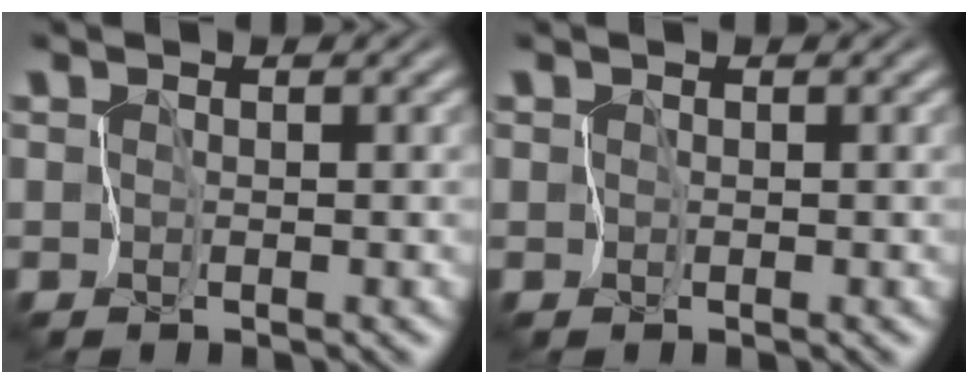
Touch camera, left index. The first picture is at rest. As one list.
[{"total": 0.0}]